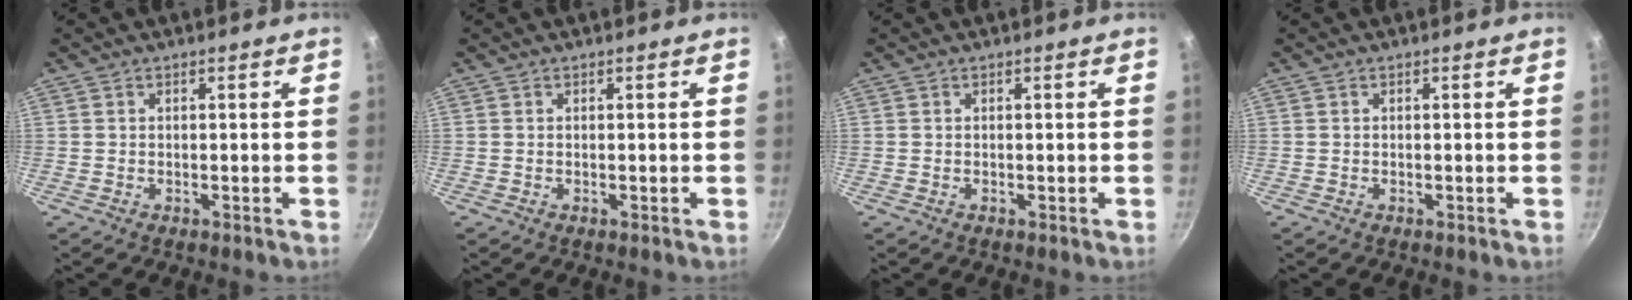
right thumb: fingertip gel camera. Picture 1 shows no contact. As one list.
[{"total": 0.0}, {"total": 0.0}, {"total": 0.0}]